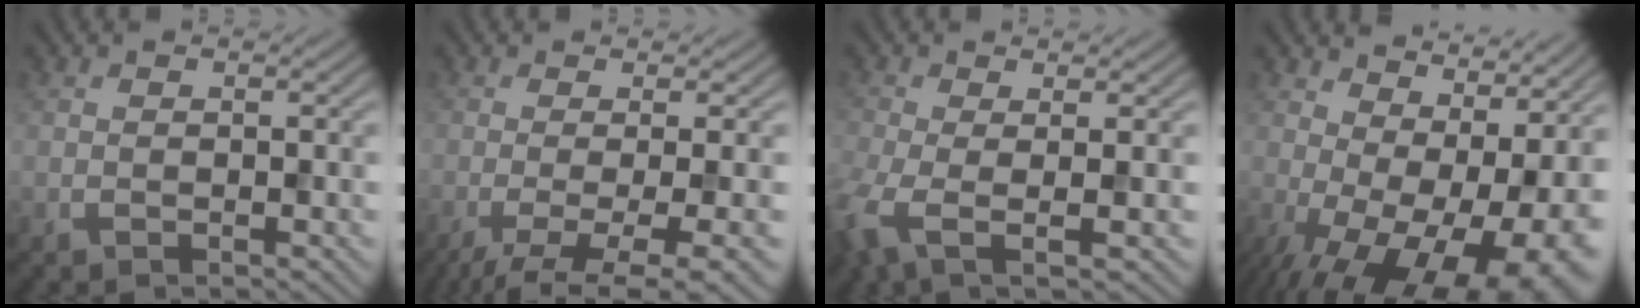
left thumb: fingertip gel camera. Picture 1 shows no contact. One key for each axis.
{"total": 7.2, "fx": -2.7, "fy": 2.1, "fz": 6.3, "tx": -0.088, "ty": -0.014, "tz": -0.035}
{"total": 4.8, "fx": -1.5, "fy": 1.7, "fz": 4.3, "tx": -0.101, "ty": -0.017, "tz": -0.027}
{"total": 17.1, "fx": -2.2, "fy": 9.0, "fz": 14.4, "tx": -0.174, "ty": -0.015, "tz": 0.002}